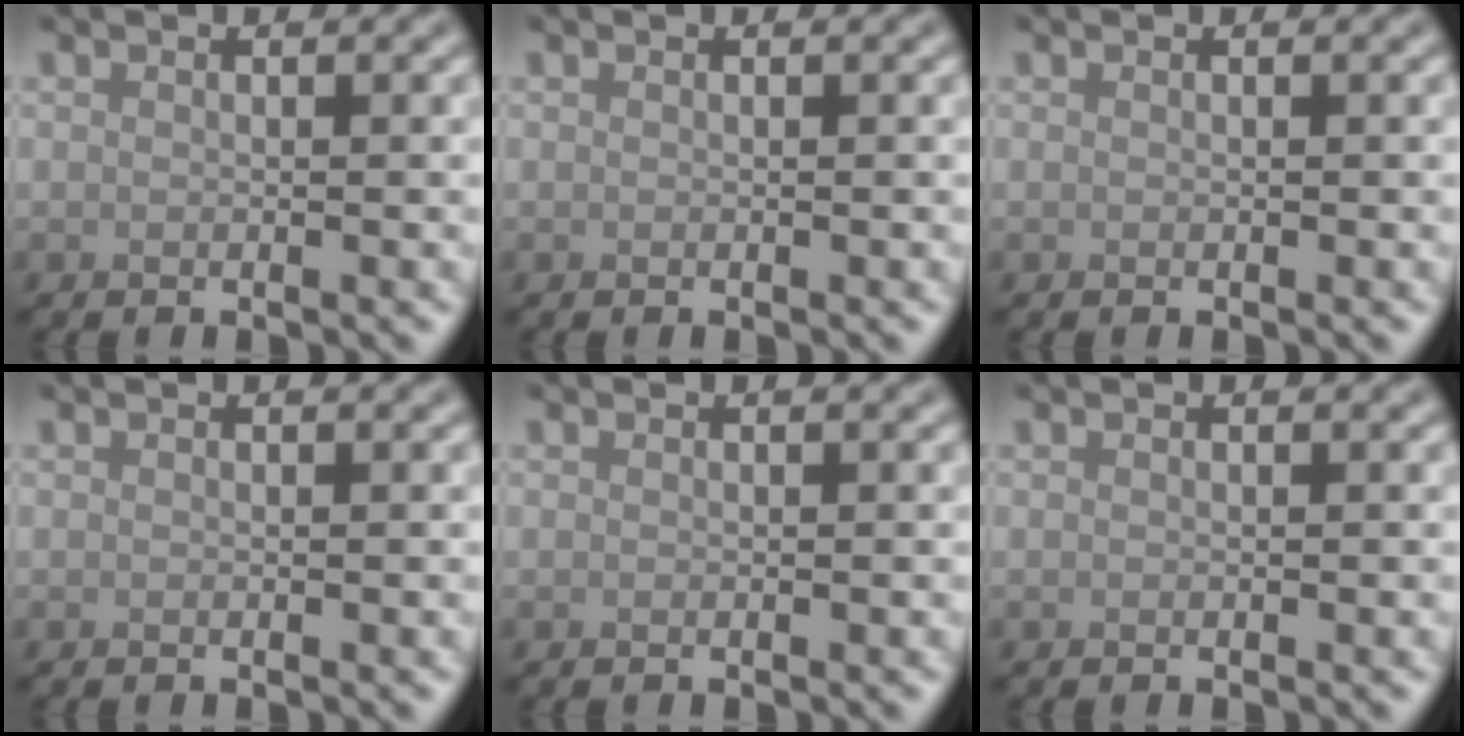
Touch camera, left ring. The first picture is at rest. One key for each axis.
{"total": 0.0}
{"total": 0.0}
{"total": 0.0}
{"total": 0.0}
{"total": 0.0}